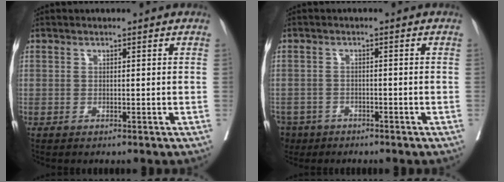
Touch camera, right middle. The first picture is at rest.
{"total": 6.1, "force": [-4.6, 4.0, 1.0], "torque": [-0.028, -0.003, -0.079]}